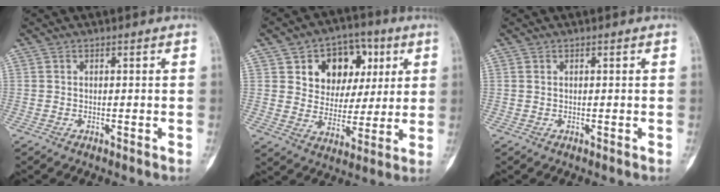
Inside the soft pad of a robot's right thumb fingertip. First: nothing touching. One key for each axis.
{"total": 14.1, "fx": 5.1, "fy": 10.6, "fz": 7.8, "tx": -0.063, "ty": -0.006, "tz": 0.083}
{"total": 0.0}